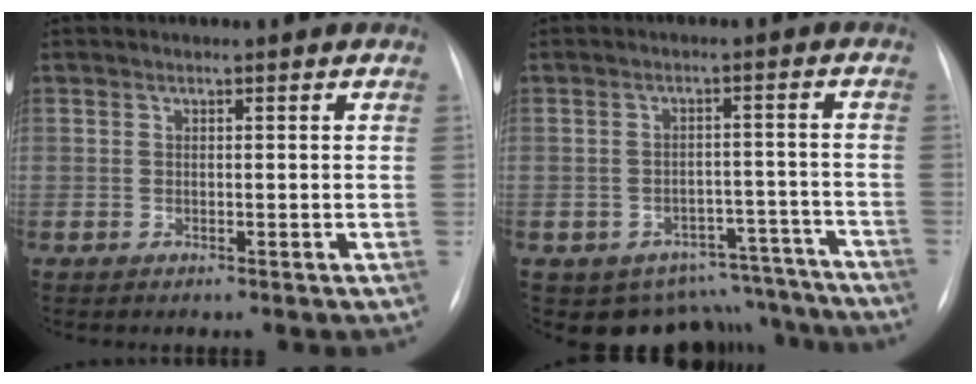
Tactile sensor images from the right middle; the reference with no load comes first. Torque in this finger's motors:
{"motor_torque": [0.58, -0.75, 0.05, 0.02]}